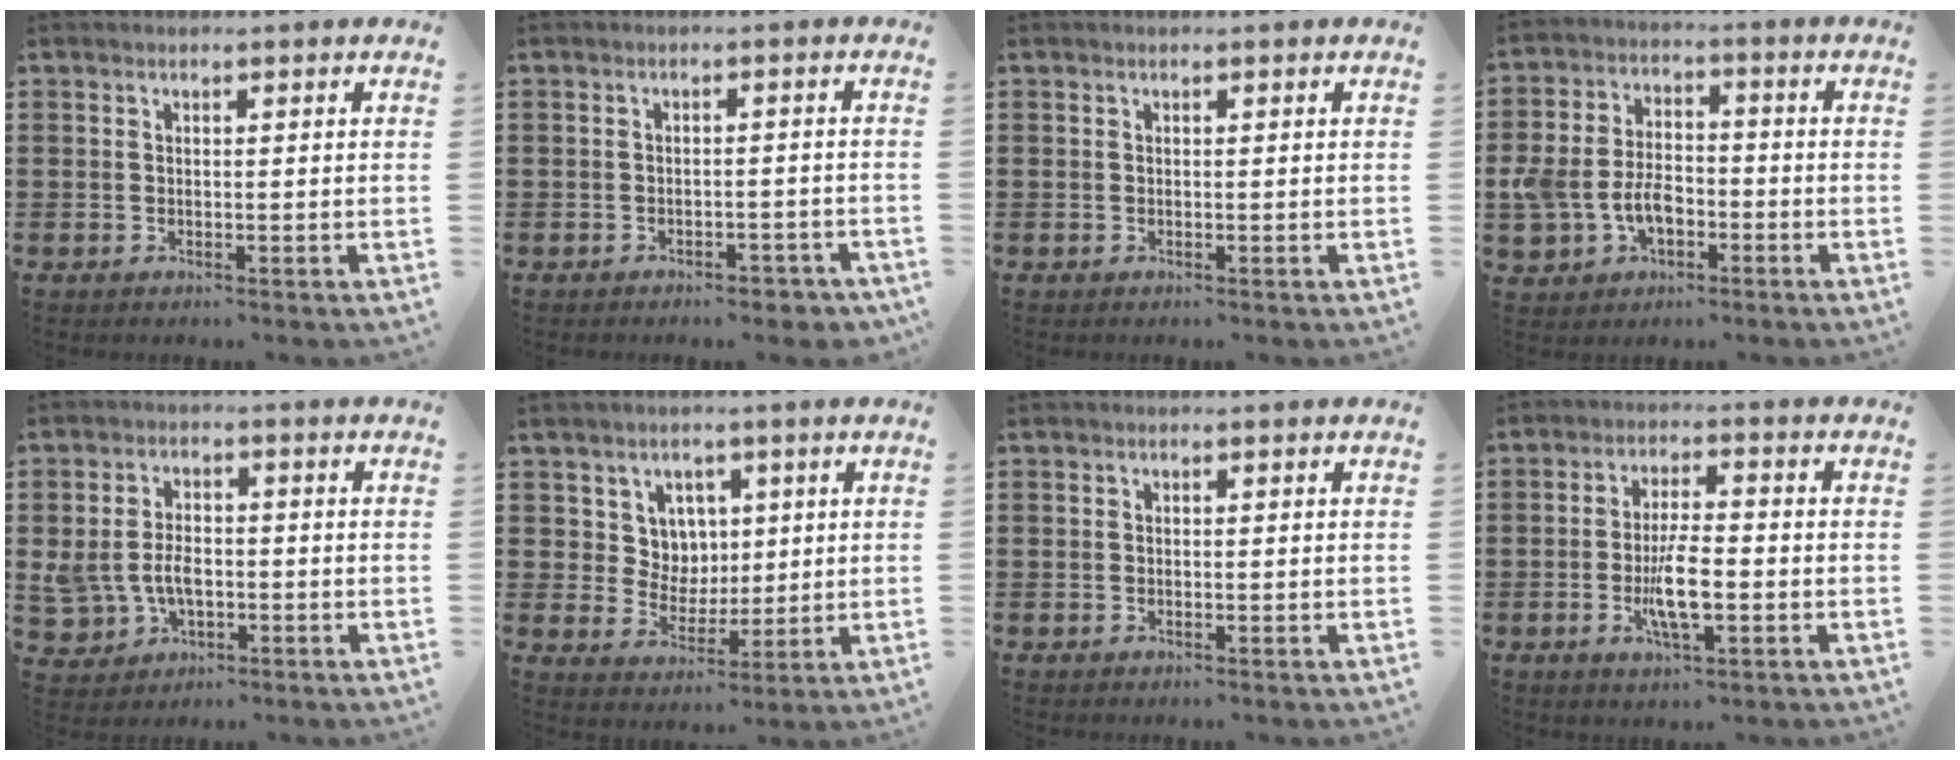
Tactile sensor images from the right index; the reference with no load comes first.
{"total": 2.0, "force": [-1.9, 0.3, 0.6], "torque": [-0.016, -0.002, -0.037]}
{"total": 0.0}
{"total": 6.9, "force": [-2.1, 4.9, 4.4], "torque": [-0.113, 0.004, -0.044]}
{"total": 5.1, "force": [-0.9, 4.0, 3.1], "torque": [-0.078, 0.003, -0.018]}
{"total": 5.8, "force": [2.4, 5.1, 1.3], "torque": [-0.046, 0.007, 0.043]}
{"total": 0.0}
{"total": 6.8, "force": [-1.7, 2.0, 6.3], "torque": [-0.131, -0.007, -0.034]}